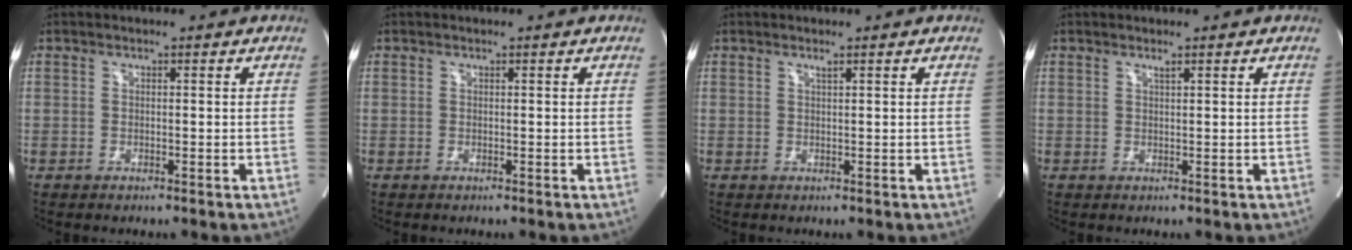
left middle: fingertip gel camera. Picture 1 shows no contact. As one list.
[{"total": 0.0}, {"total": 0.6, "force": [0.4, -0.1, 0.4], "torque": [-0.012, -0.002, 0.011]}, {"total": 0.6, "force": [0.5, -0.1, 0.4], "torque": [-0.012, -0.002, 0.012]}]